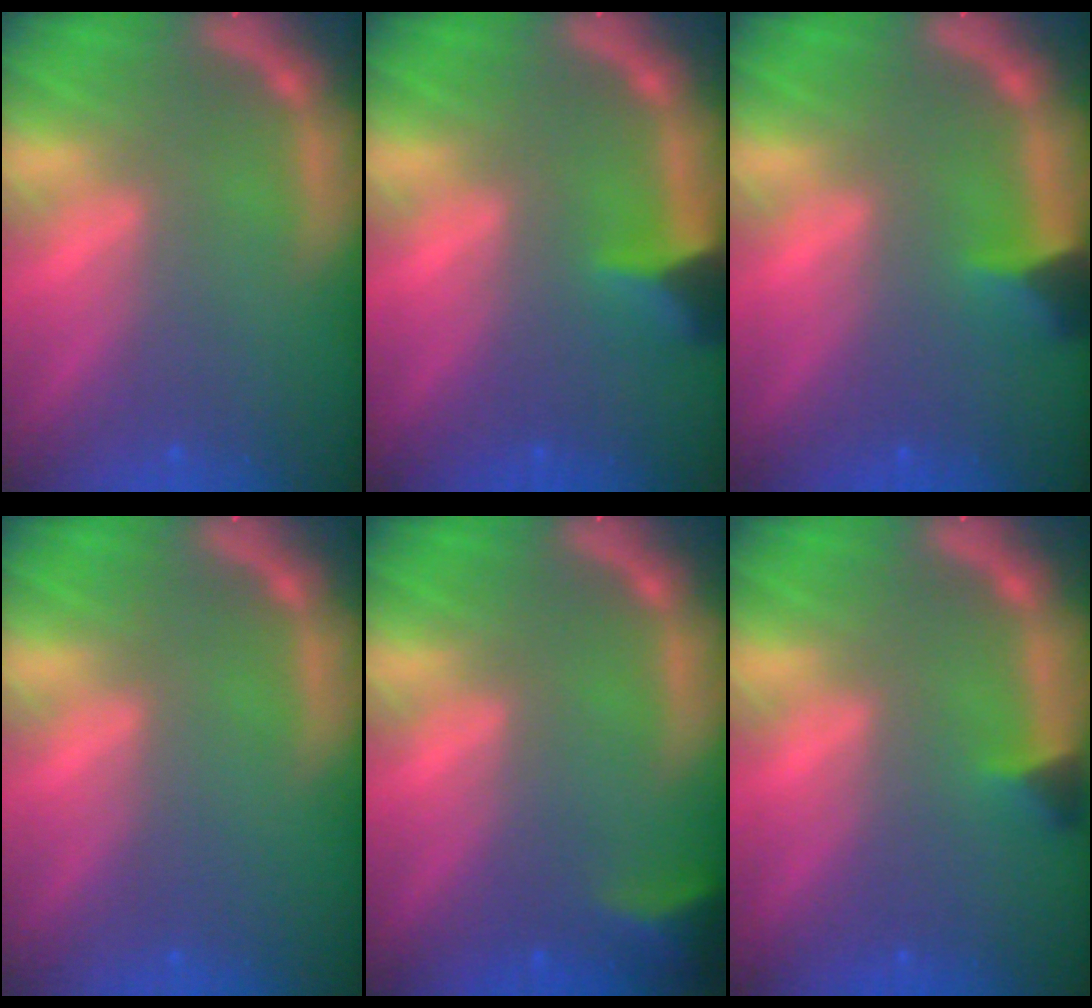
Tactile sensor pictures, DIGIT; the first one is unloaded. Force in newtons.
{"total": 2.9}
{"total": 2.4}
{"total": 0.0}
{"total": 2.9}
{"total": 1.4}